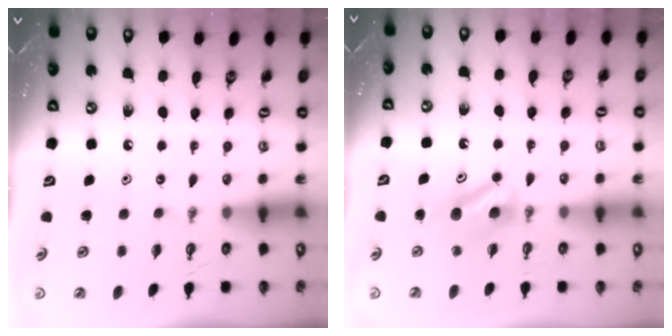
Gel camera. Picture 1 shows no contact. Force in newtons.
{"total": 5.9, "press": 5.8, "slide": 1.1}